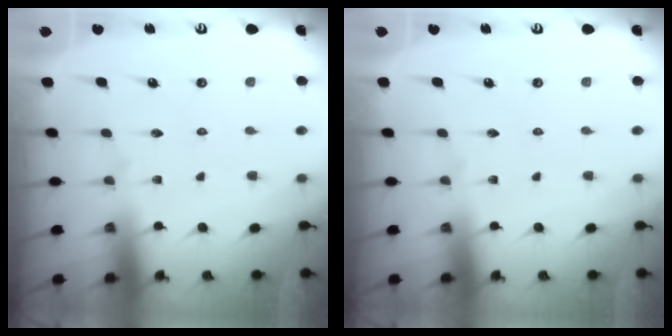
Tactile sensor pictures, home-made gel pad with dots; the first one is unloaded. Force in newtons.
{"total": 0.0}